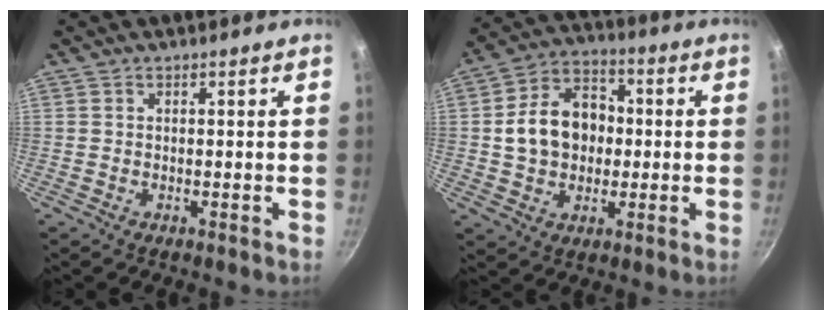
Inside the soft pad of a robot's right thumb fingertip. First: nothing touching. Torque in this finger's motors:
{"motor_torque": [-0.51, 0.94, 0.39, -0.35, 0.34]}